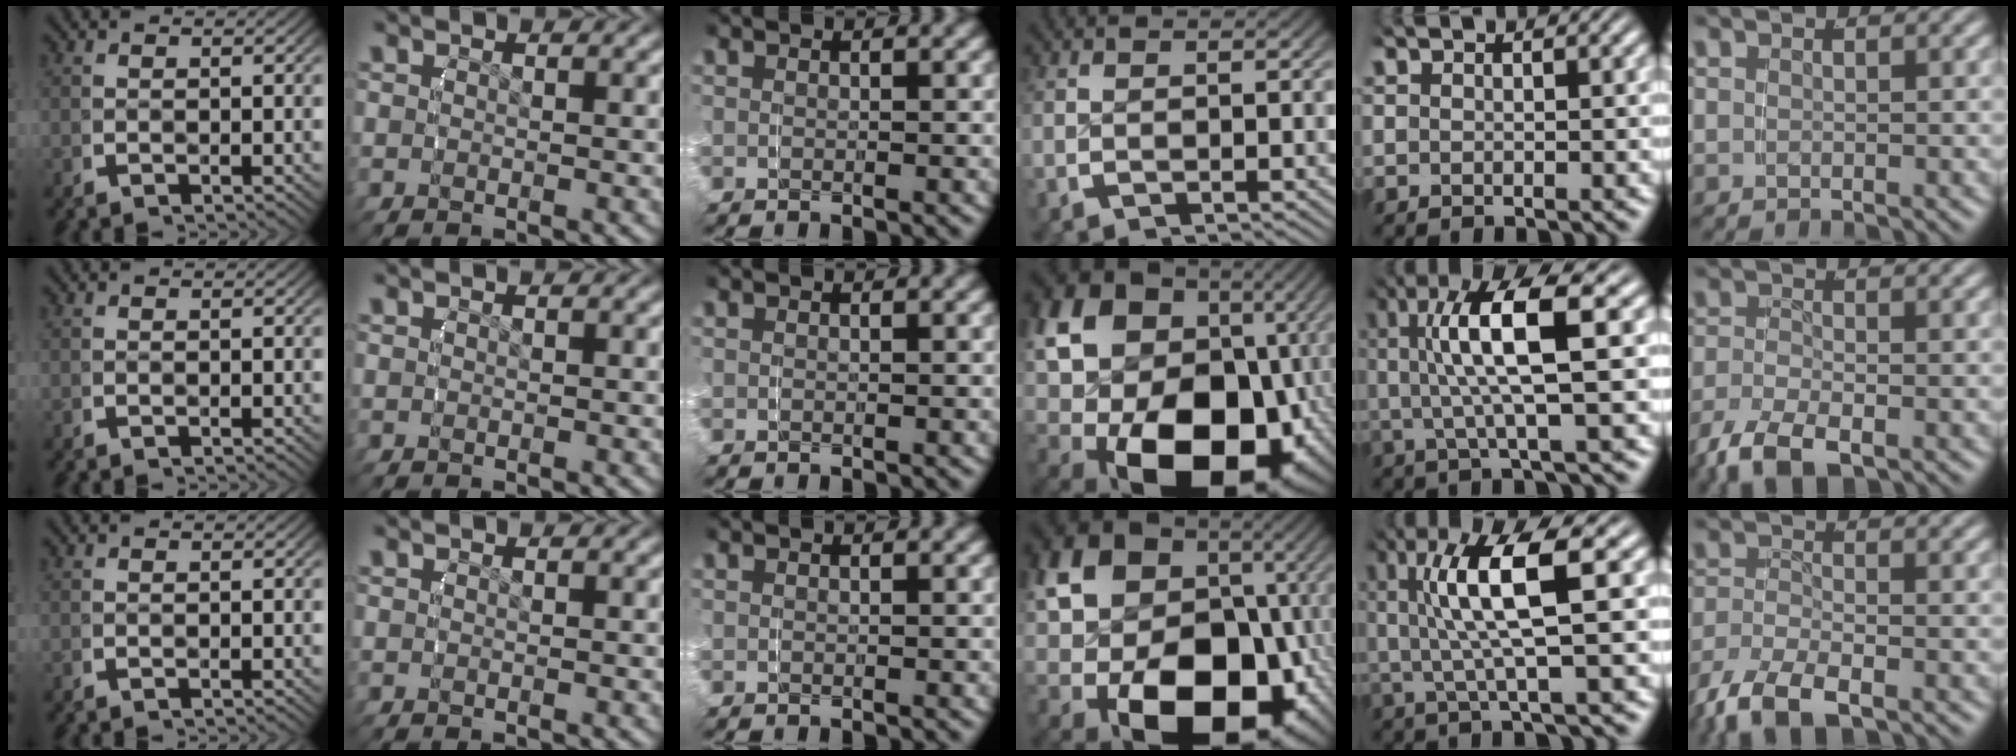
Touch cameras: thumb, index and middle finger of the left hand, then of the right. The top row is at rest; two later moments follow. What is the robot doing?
{"motion": "grasp_and_lifting", "object": "towel"}